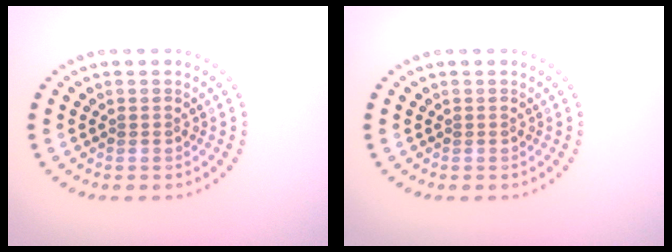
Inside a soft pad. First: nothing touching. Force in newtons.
{"total": 0.0}